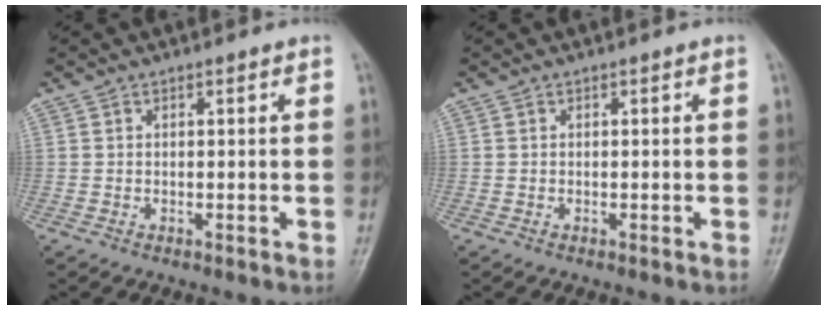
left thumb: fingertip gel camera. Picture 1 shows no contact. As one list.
[{"total": 0.0}]